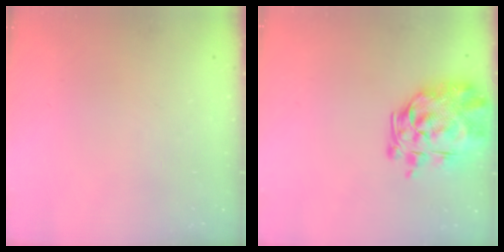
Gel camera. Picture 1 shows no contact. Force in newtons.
{"total": 10.9, "press": 10.3, "slide": 3.6}